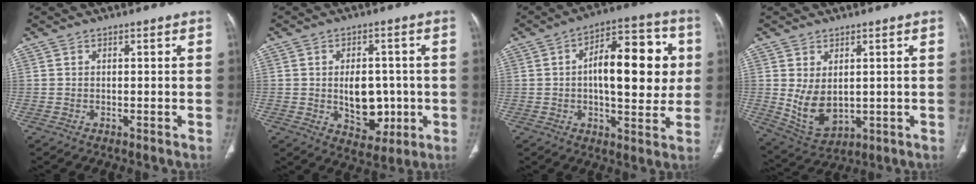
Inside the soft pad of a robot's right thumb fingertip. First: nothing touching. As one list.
[{"total": 9.8, "force": [-0.8, 6.6, 7.2], "torque": [-0.068, 0.003, 0.004]}, {"total": 18.1, "force": [2.0, 8.0, 16.1], "torque": [-0.194, 0.020, 0.023]}, {"total": 8.3, "force": [0.5, 5.4, 6.3], "torque": [-0.102, -0.012, 0.036]}]